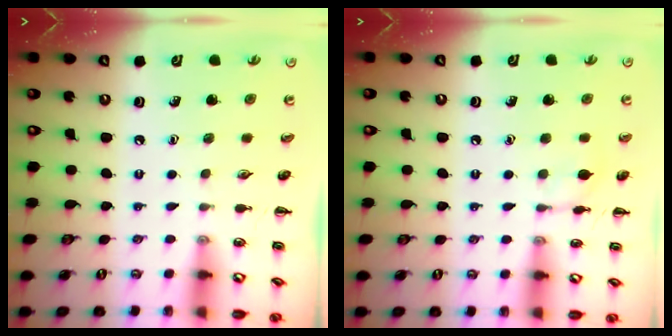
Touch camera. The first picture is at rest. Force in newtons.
{"total": 7.1, "press": 6.8, "slide": 2.0}